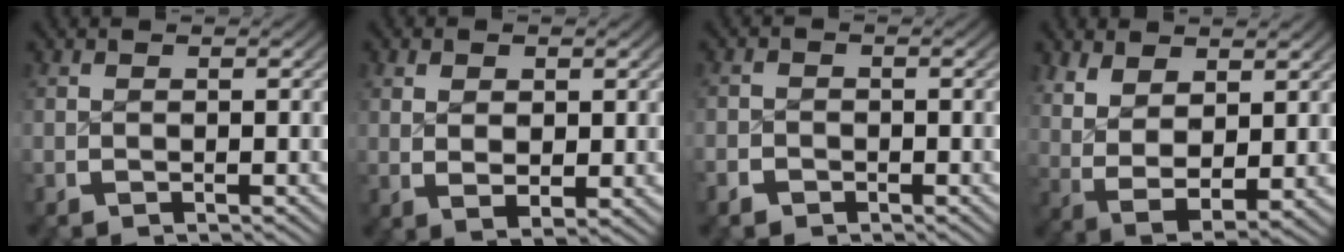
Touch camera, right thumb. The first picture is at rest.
{"total": 2.7, "force": [0.6, 1.6, 2.1], "torque": [-0.037, -0.013, 0.022]}
{"total": 1.7, "force": [-1.1, 1.3, 0.2], "torque": [-0.001, -0.004, -0.023]}
{"total": 8.3, "force": [-0.1, 5.7, 6.0], "torque": [-0.143, -0.048, 0.026]}